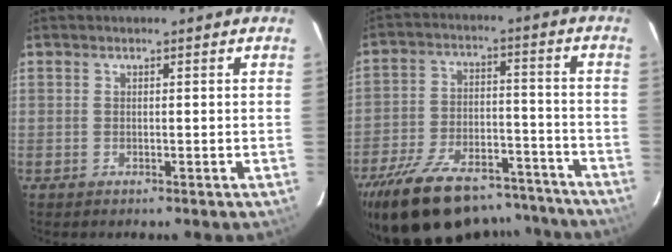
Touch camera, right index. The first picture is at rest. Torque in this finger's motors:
{"motor_torque": [1.26, -0.88, 1.05, 0.19]}